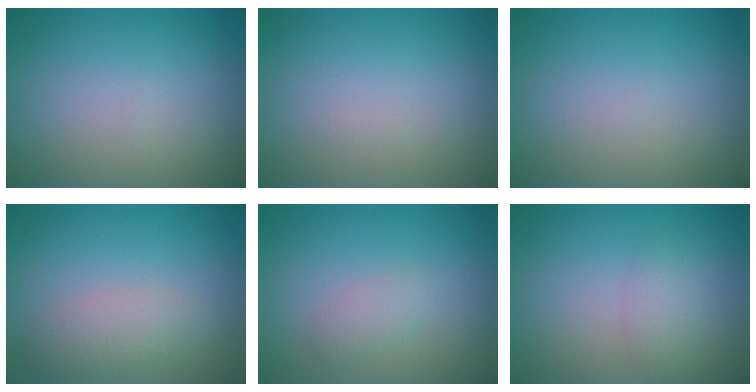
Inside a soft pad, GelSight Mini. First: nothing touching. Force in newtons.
{"total": 0.0}
{"total": 0.0}
{"total": 2.7, "press": 2.7, "slide": 0.1}
{"total": 1.4, "press": 1.4, "slide": 0.1}
{"total": 1.6, "press": 1.5, "slide": 0.2}